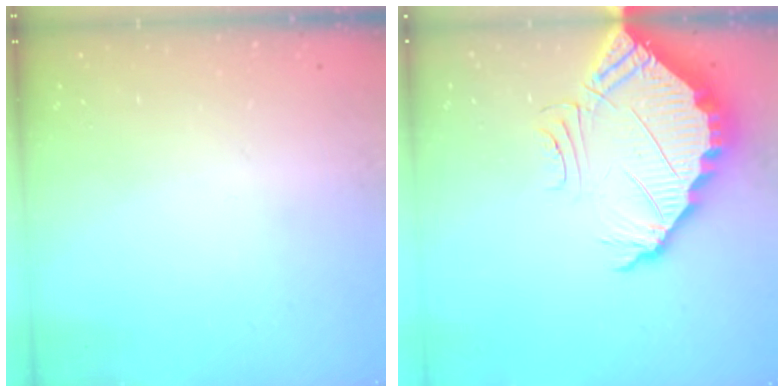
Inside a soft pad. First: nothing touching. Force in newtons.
{"total": 5.7, "press": 5.7, "slide": 0.3}